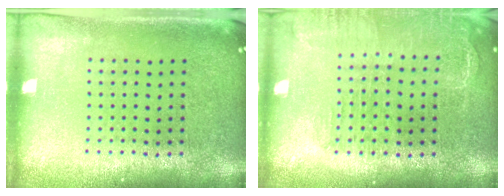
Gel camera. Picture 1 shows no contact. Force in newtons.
{"total": 1.6, "press": 1.5, "slide": 0.5}